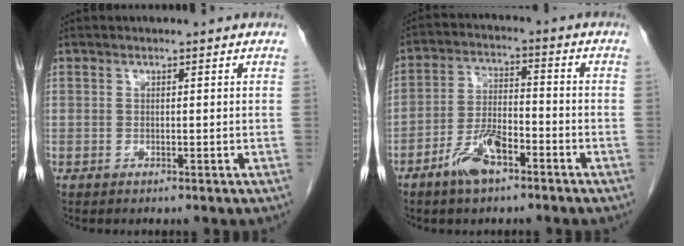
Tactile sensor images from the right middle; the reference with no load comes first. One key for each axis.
{"total": 7.3, "fx": -4.4, "fy": 2.5, "fz": 5.2, "tx": -0.111, "ty": 0.005, "tz": -0.083}